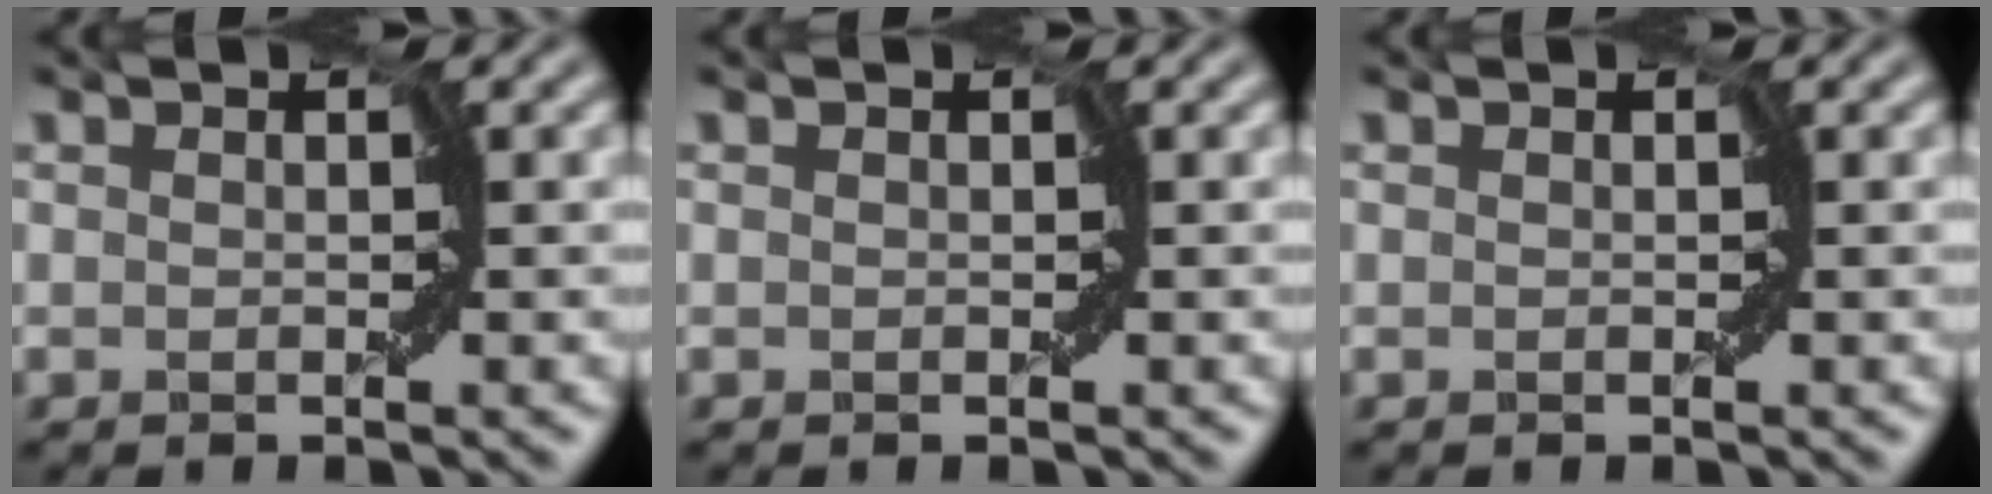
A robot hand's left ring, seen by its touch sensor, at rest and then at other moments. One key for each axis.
{"total": 0.0}
{"total": 0.0}